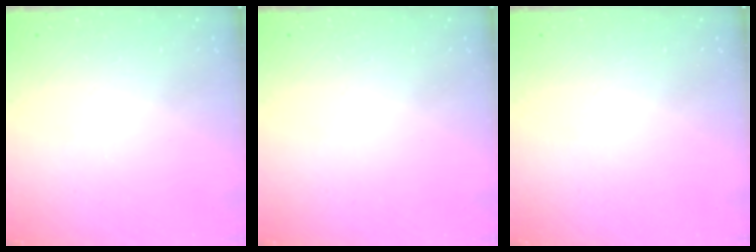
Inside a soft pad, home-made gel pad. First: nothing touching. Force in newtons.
{"total": 0.0}
{"total": 0.0}